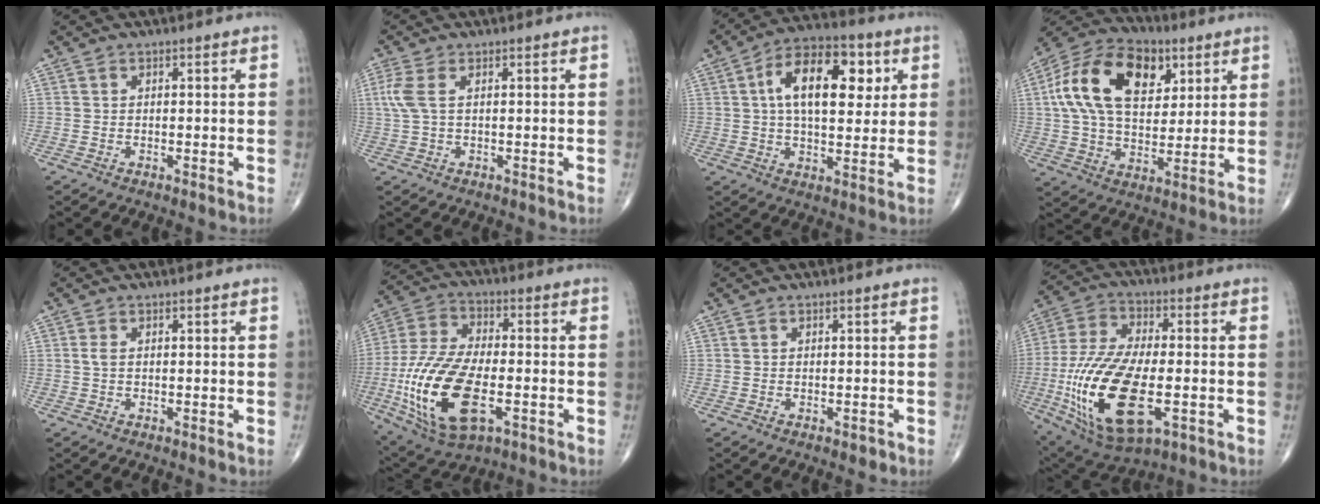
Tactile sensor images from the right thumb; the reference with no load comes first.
{"total": 3.8, "force": [0.9, 1.5, 3.3], "torque": [-0.106, 0.012, 0.023]}
{"total": 16.6, "force": [4.2, 8.8, 13.4], "torque": [-0.190, 0.009, 0.063]}
{"total": 20.9, "force": [6.6, 12.9, 15.0], "torque": [-0.253, -0.001, 0.109]}
{"total": 1.1, "force": [0.1, 0.6, 1.0], "torque": [-0.023, 0.002, 0.002]}
{"total": 21.2, "force": [-5.4, 10.2, 17.7], "torque": [-0.369, 0.007, -0.088]}
{"total": 0.9, "force": [-0.4, 0.6, 0.5], "torque": [-0.002, 0.000, -0.005]}
{"total": 22.9, "force": [-5.3, 10.5, 19.6], "torque": [-0.409, 0.001, -0.078]}